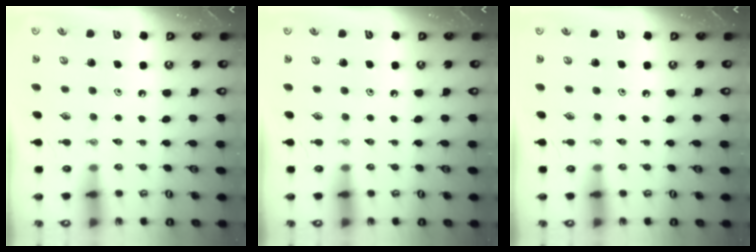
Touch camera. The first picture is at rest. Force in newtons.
{"total": 0.0}
{"total": 0.0}